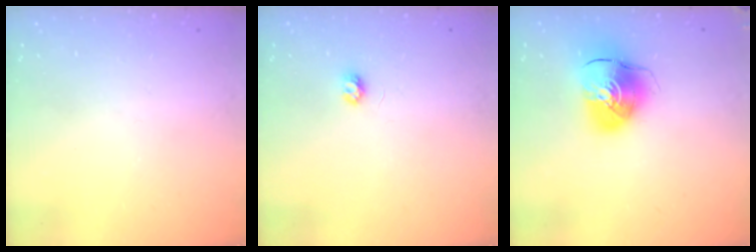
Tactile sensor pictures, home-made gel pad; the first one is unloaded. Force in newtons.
{"total": 3.2, "press": 3.2, "slide": 0.3}
{"total": 10.8, "press": 10.7, "slide": 1.5}